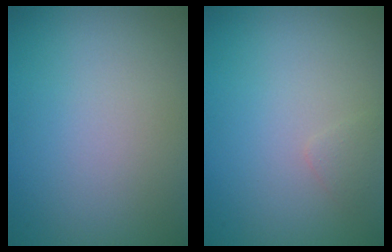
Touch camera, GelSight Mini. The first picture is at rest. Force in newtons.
{"total": 0.7, "press": 0.7, "slide": 0.0}